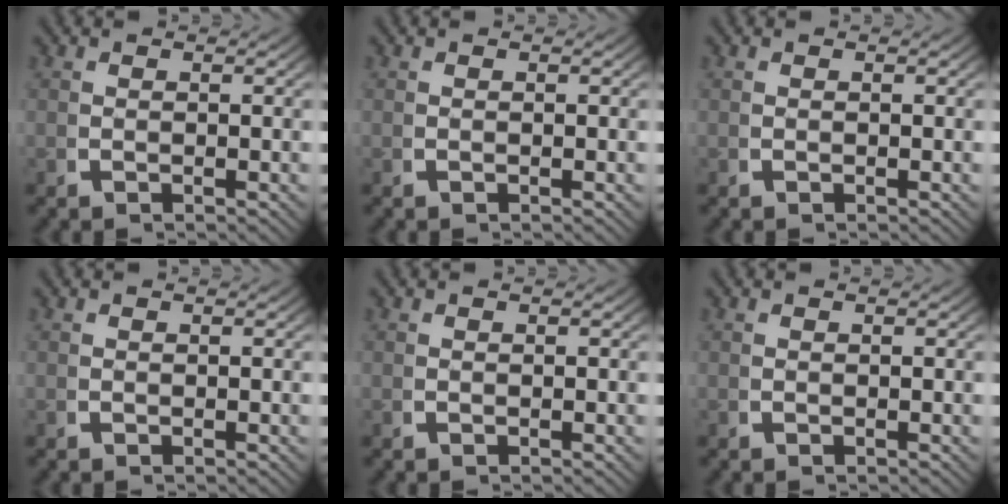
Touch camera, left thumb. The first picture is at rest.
{"total": 0.0}
{"total": 0.0}
{"total": 0.0}
{"total": 0.0}
{"total": 0.0}